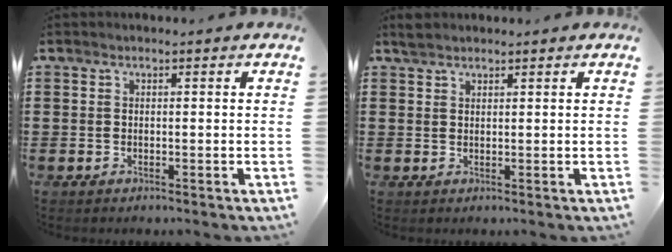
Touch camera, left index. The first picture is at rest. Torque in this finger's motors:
{"motor_torque": [-0.04, 1.89, 0.14, 0.02]}